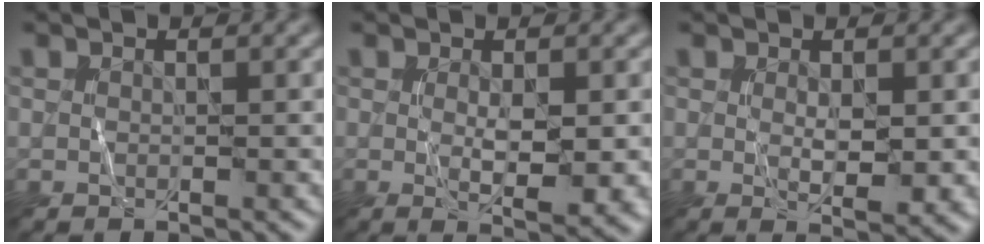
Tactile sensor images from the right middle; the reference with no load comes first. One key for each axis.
{"total": 3.4, "fx": 0.0, "fy": 0.9, "fz": 3.3, "tx": -0.059, "ty": -0.009, "tz": 0.004}
{"total": 2.5, "fx": 0.2, "fy": 0.9, "fz": 2.4, "tx": -0.043, "ty": -0.008, "tz": 0.008}